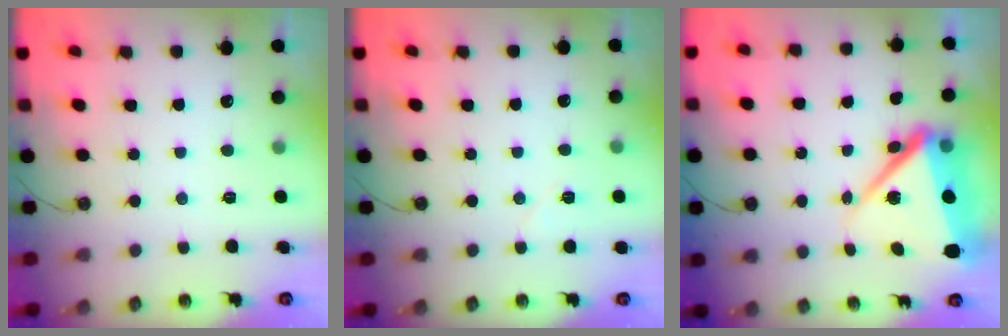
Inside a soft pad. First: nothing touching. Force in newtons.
{"total": 4.4, "press": 3.9, "slide": 2.0}
{"total": 14.1, "press": 11.3, "slide": 8.5}